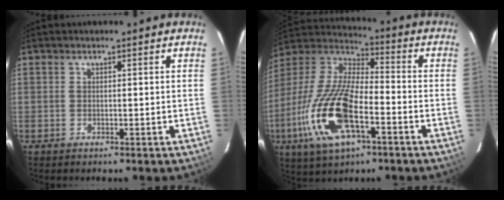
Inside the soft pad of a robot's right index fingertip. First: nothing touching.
{"total": 20.3, "force": [-7.7, 8.1, 16.9], "torque": [-0.363, -0.024, -0.152]}